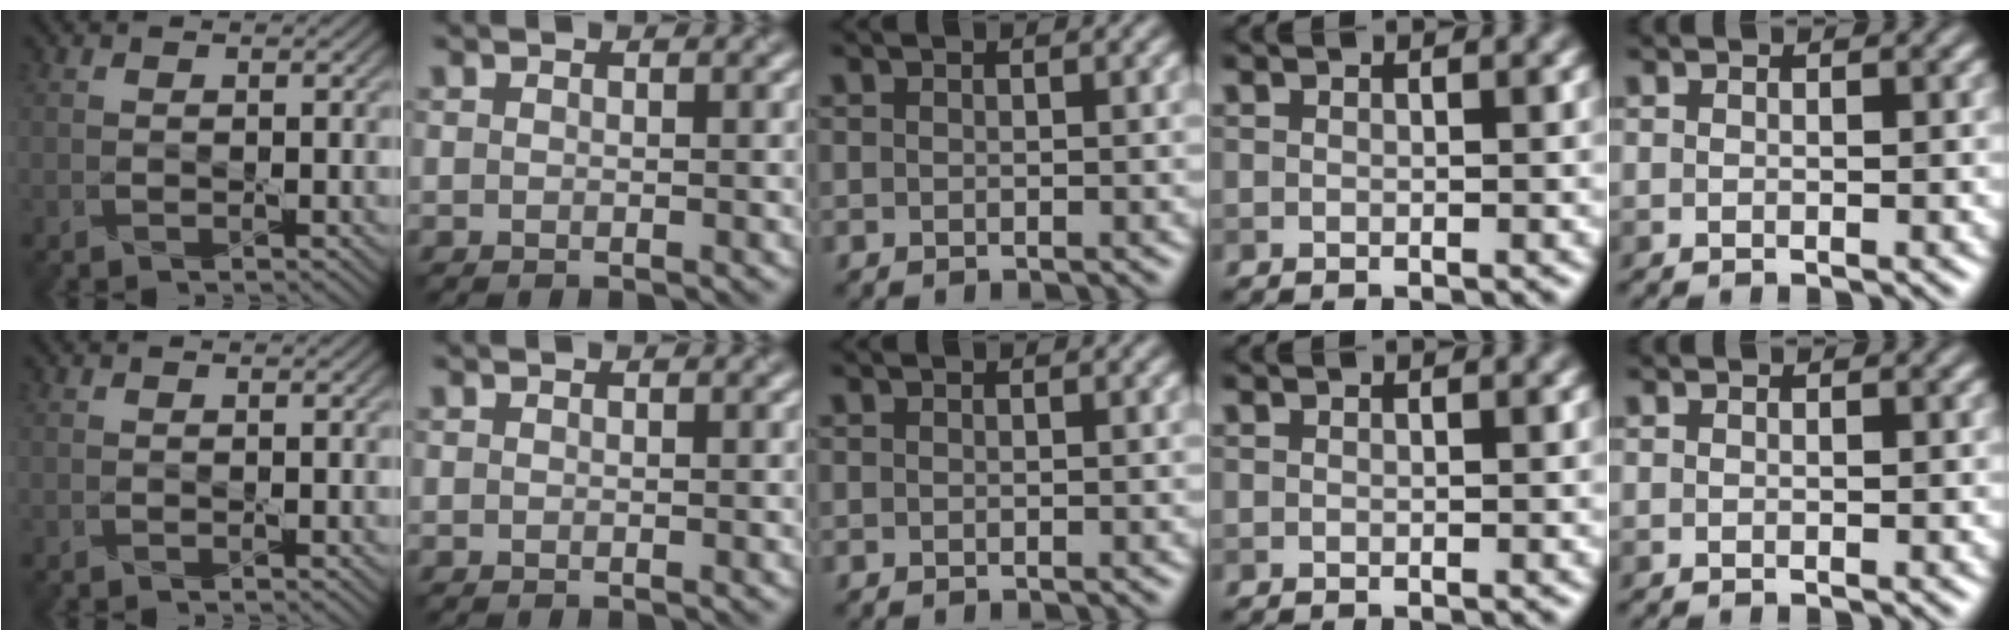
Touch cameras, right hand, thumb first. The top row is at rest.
{}